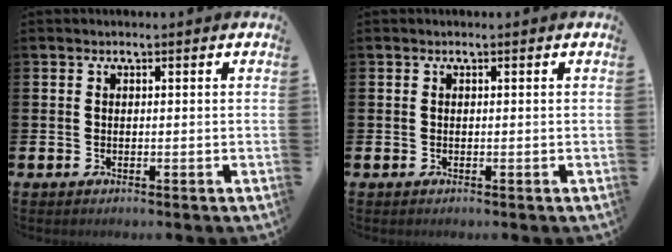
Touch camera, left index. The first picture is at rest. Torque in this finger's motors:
{"motor_torque": [0.00, 0.00, 0.00, 0.02]}